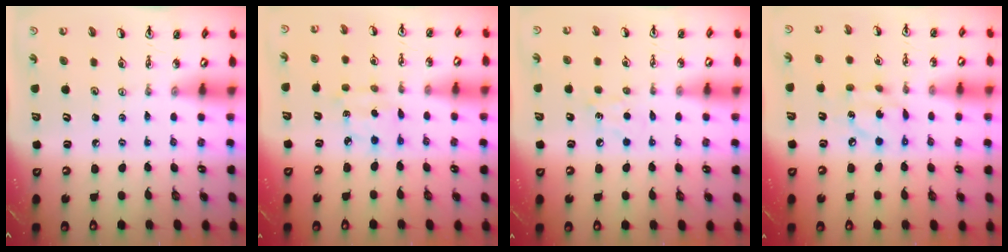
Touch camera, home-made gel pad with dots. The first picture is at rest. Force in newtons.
{"total": 2.8, "press": 2.8, "slide": 0.4}
{"total": 6.9, "press": 6.8, "slide": 1.0}
{"total": 7.9, "press": 7.9, "slide": 0.2}